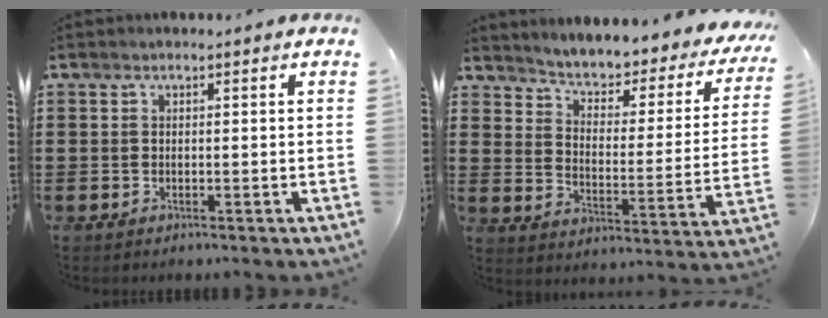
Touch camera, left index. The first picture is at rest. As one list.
[{"total": 2.6, "force": [2.3, 0.6, 1.0], "torque": [-0.038, -0.030, 0.026]}]